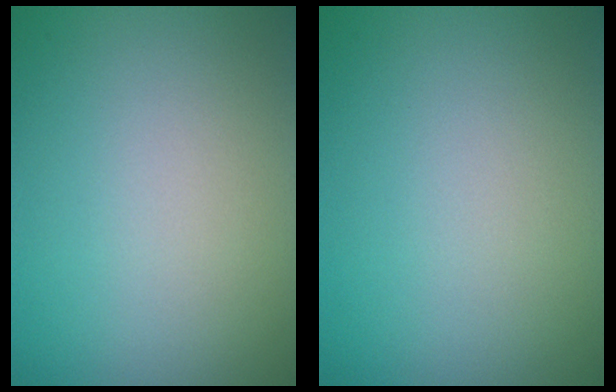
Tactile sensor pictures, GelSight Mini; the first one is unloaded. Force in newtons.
{"total": 0.0}